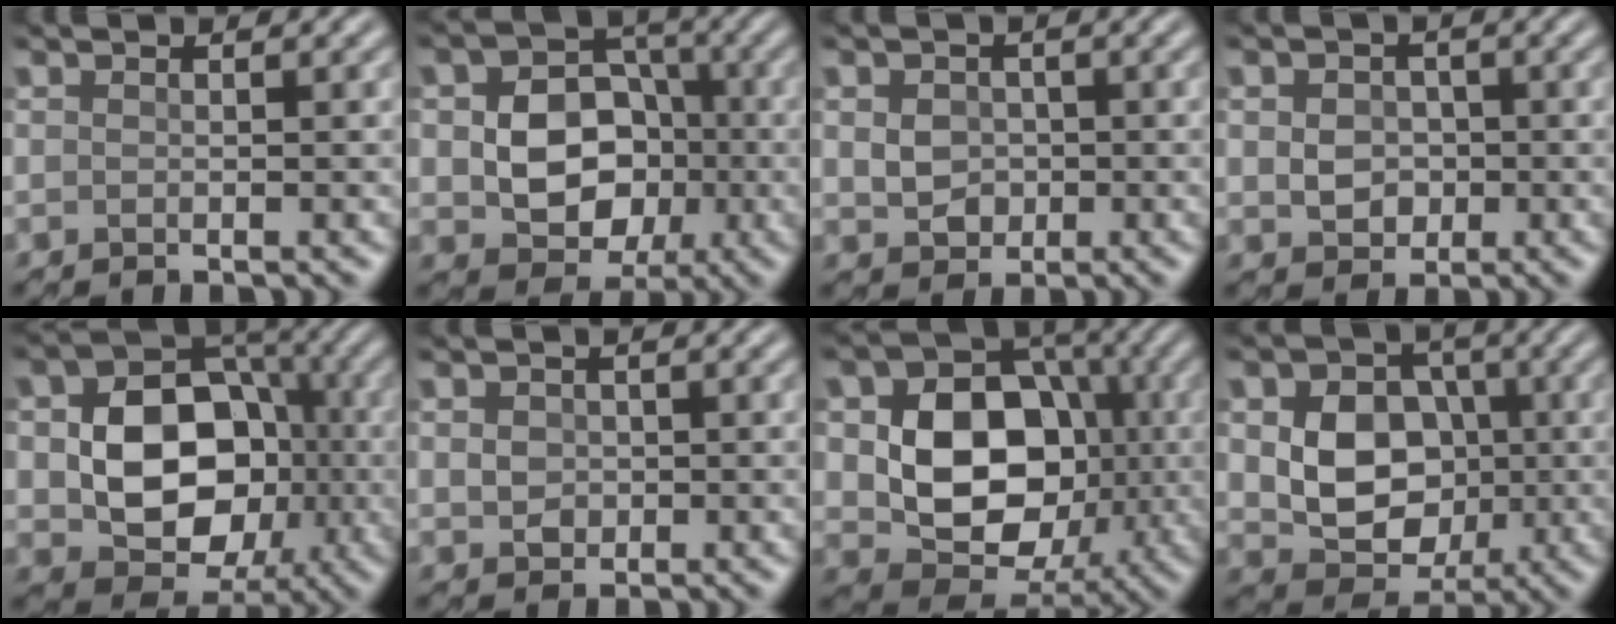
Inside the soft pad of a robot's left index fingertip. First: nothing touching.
{"total": 8.3, "force": [-1.3, 6.6, 5.0], "torque": [-0.069, -0.007, -0.033]}
{"total": 3.3, "force": [-0.2, 2.8, 1.8], "torque": [-0.034, -0.001, -0.008]}
{"total": 3.9, "force": [-0.2, 3.3, 2.1], "torque": [-0.034, 0.005, -0.016]}
{"total": 11.2, "force": [-1.2, 8.3, 7.4], "torque": [-0.109, -0.001, -0.023]}
{"total": 2.0, "force": [-0.1, 1.7, 1.0], "torque": [-0.021, -0.005, -0.002]}
{"total": 11.3, "force": [-0.6, 8.5, 7.4], "torque": [-0.121, -0.007, -0.014]}
{"total": 8.0, "force": [-0.1, 6.4, 4.8], "torque": [-0.085, -0.012, -0.007]}